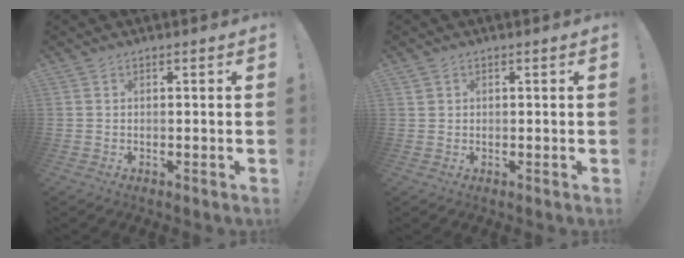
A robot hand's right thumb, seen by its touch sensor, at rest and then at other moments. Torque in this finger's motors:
{"motor_torque": [-0.60, 0.07, -0.18, 0.11, 0.00]}